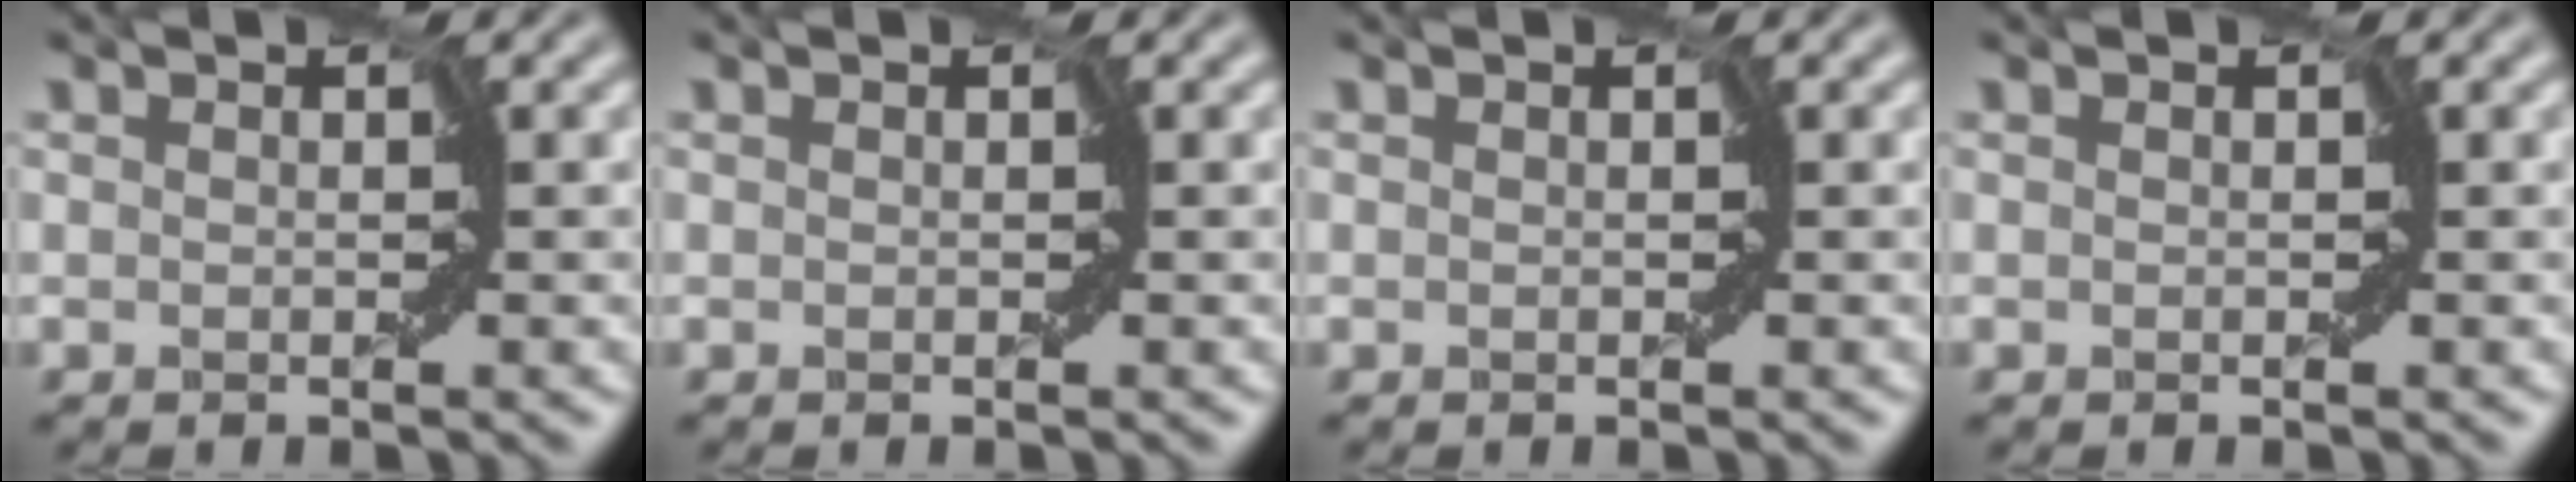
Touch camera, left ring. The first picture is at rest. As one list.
[{"total": 0.0}, {"total": 0.0}, {"total": 0.0}]